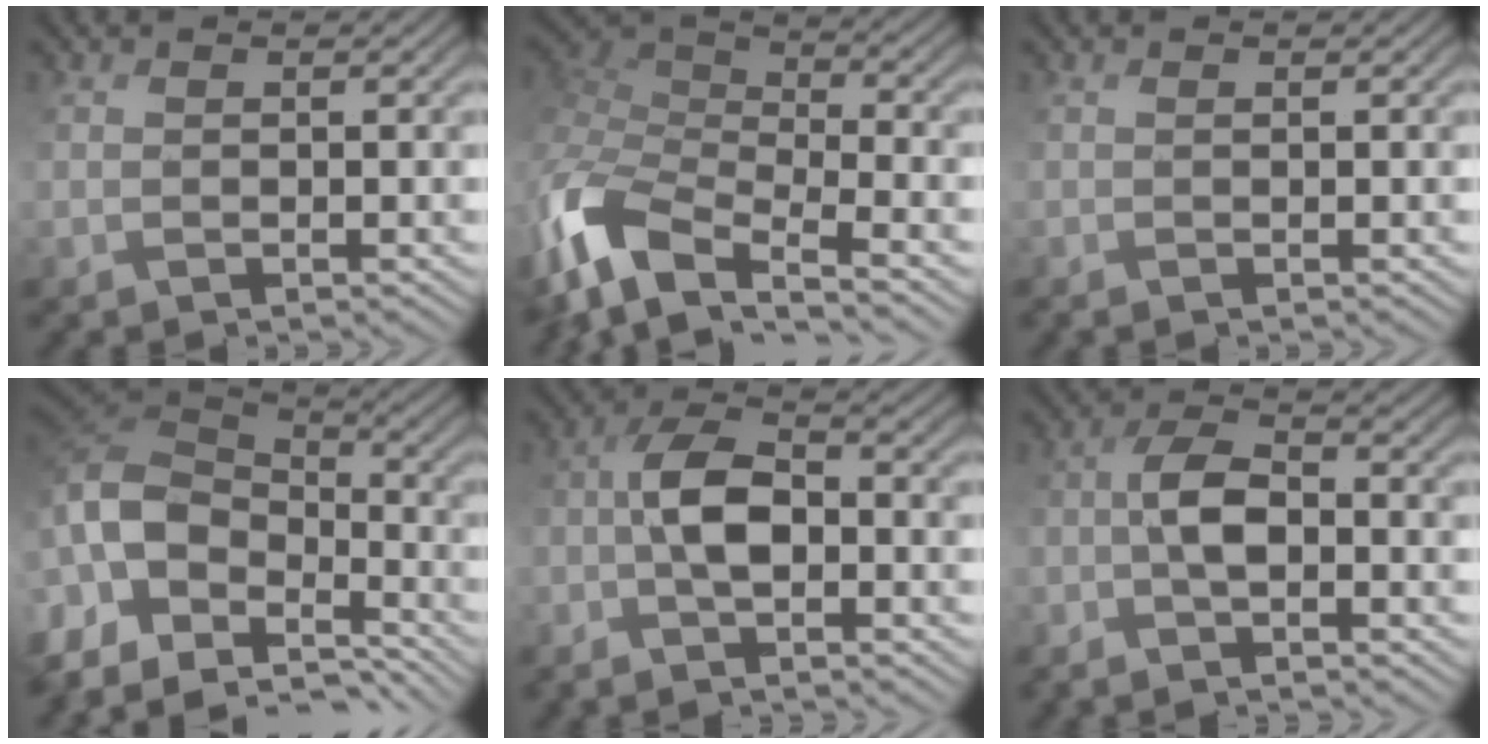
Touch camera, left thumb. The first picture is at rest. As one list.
[{"total": 10.5, "force": [-4.9, 5.5, 7.6], "torque": [-0.182, -0.008, -0.108]}, {"total": 0.0}, {"total": 15.0, "force": [-5.0, 9.4, 10.5], "torque": [-0.277, -0.008, -0.084]}, {"total": 6.4, "force": [-2.3, 2.8, 5.3], "torque": [-0.104, 0.014, -0.059]}, {"total": 5.2, "force": [-2.3, 2.0, 4.2], "torque": [-0.083, 0.009, -0.056]}]